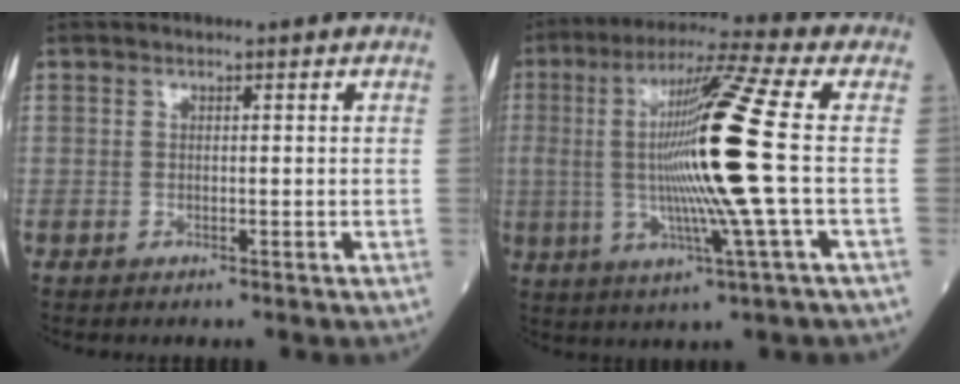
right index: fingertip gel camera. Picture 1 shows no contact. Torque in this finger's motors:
{"motor_torque": [2.14, 0.00, 1.06, 0.21]}